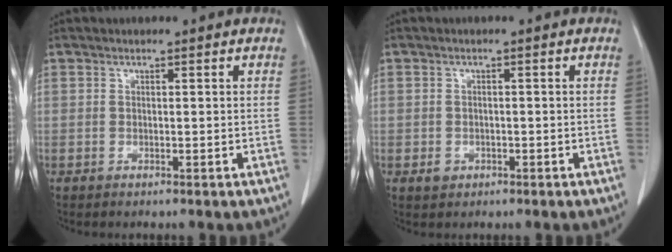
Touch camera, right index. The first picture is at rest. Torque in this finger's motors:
{"motor_torque": [-0.33, -0.05, -0.69, -0.21]}